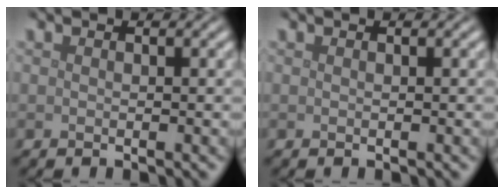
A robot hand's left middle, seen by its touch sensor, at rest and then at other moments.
{"total": 0.0}